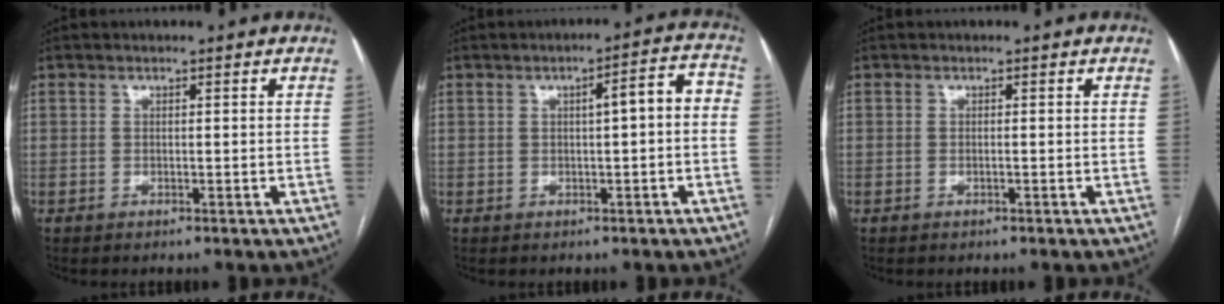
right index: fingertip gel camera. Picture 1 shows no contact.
{"total": 5.2, "force": [0.0, 0.9, 5.1], "torque": [-0.065, 0.023, -0.002]}
{"total": 0.0}